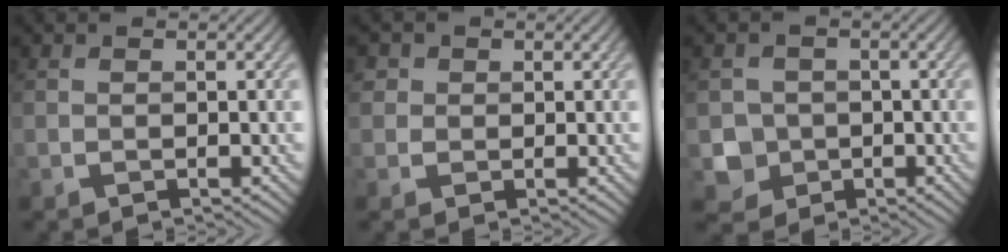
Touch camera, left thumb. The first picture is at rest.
{"total": 2.3, "force": [0.9, 2.0, 0.4], "torque": [-0.013, 0.006, 0.006]}
{"total": 4.0, "force": [-0.9, 3.8, 0.9], "torque": [-0.025, -0.005, -0.029]}